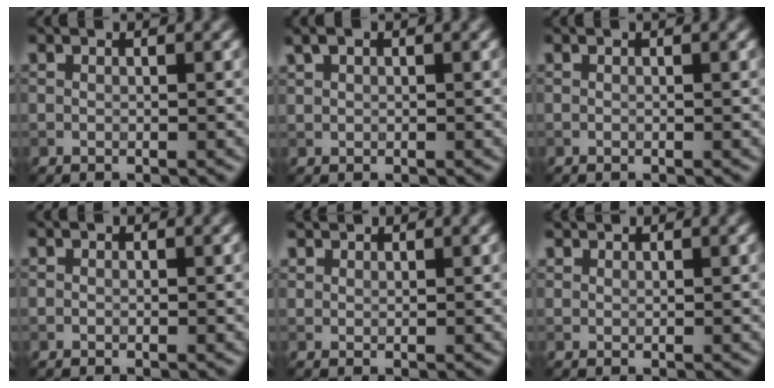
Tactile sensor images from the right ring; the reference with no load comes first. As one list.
[{"total": 1.1, "force": [0.6, 0.7, 0.6], "torque": [-0.013, 0.003, 0.010]}, {"total": 0.0}, {"total": 0.0}, {"total": 1.3, "force": [1.2, 0.6, 0.1], "torque": [-0.005, 0.000, 0.023]}, {"total": 1.1, "force": [1.0, 0.4, 0.0], "torque": [-0.004, 0.000, 0.020]}]